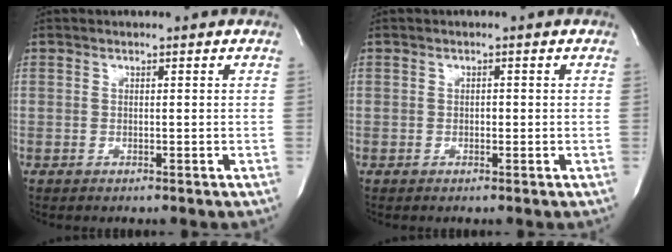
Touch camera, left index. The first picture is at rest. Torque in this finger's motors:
{"motor_torque": [0.03, 0.00, -0.03, -0.01]}